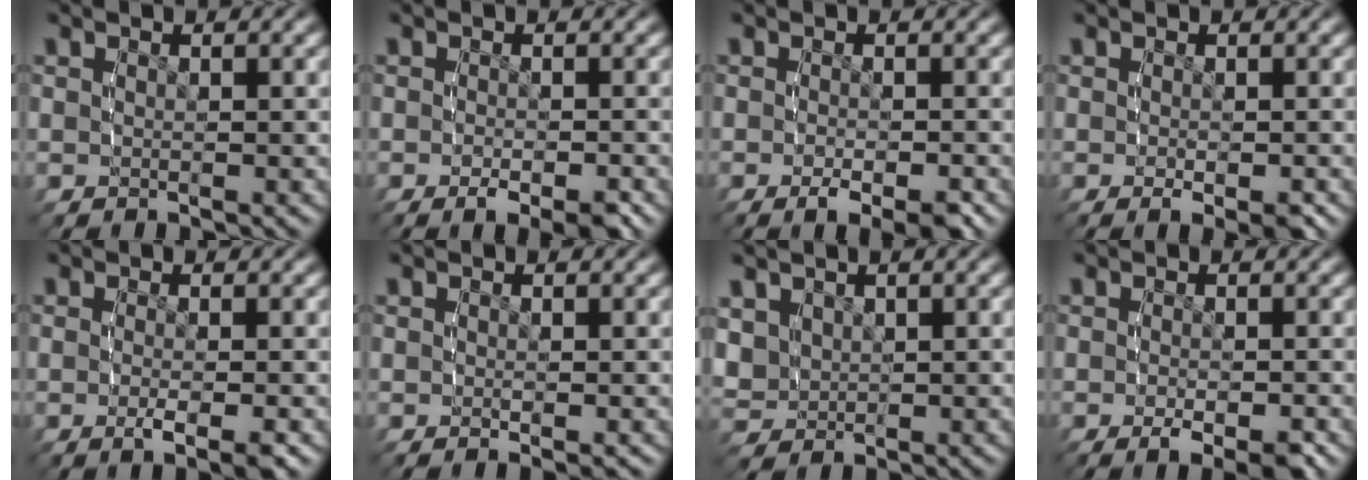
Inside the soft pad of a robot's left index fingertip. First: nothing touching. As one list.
[{"total": 2.6, "force": [-1.6, 0.9, 1.9], "torque": [-0.039, -0.011, -0.024]}, {"total": 3.0, "force": [-1.8, 1.0, 2.2], "torque": [-0.044, -0.013, -0.026]}, {"total": 1.7, "force": [-0.8, 0.4, 1.4], "torque": [-0.024, -0.007, -0.009]}, {"total": 2.8, "force": [-1.2, 0.5, 2.5], "torque": [-0.046, -0.009, -0.017]}, {"total": 0.6, "force": [-0.3, 0.0, 0.6], "torque": [-0.012, -0.003, -0.003]}, {"total": 4.2, "force": [0.8, 3.8, 1.4], "torque": [-0.066, -0.016, 0.026]}, {"total": 2.9, "force": [-1.7, 1.0, 2.2], "torque": [-0.043, -0.012, -0.022]}]